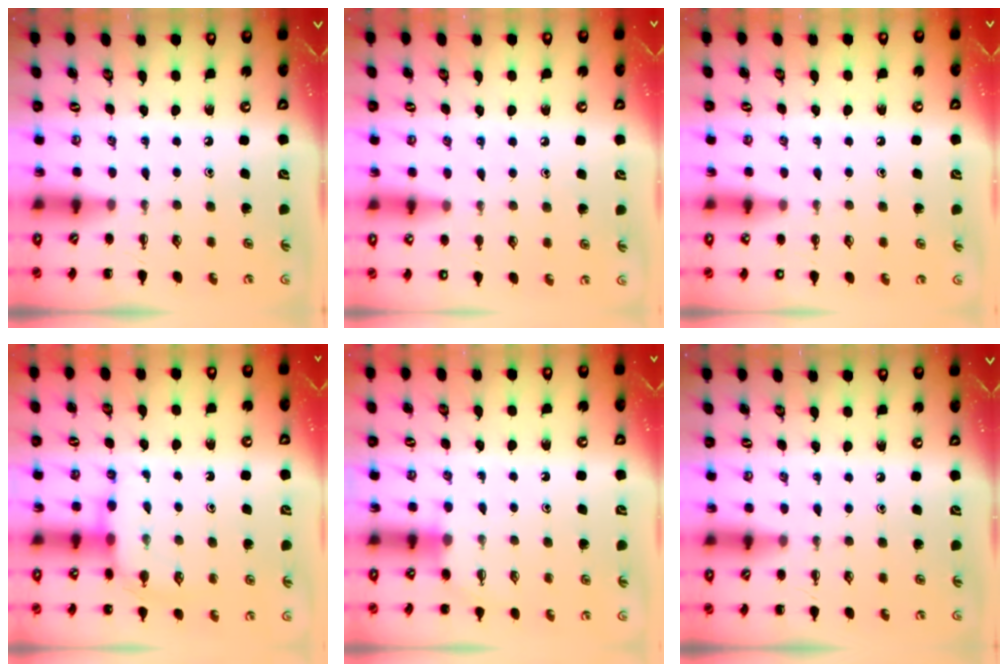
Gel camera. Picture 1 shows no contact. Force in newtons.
{"total": 7.2, "press": 6.8, "slide": 2.1}
{"total": 1.9, "press": 1.9, "slide": 0.2}
{"total": 7.6, "press": 7.6, "slide": 0.6}
{"total": 3.4, "press": 3.3, "slide": 1.0}
{"total": 0.0}